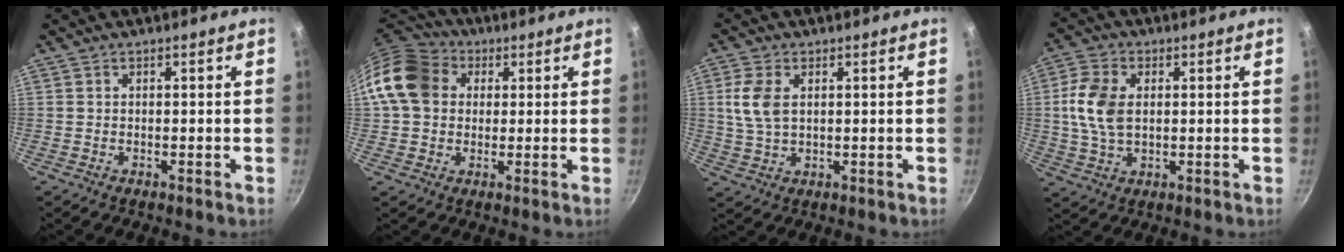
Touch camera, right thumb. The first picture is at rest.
{"total": 13.2, "force": [2.7, 10.8, 7.0], "torque": [-0.112, 0.023, 0.032]}
{"total": 6.5, "force": [1.6, 3.9, 5.0], "torque": [-0.104, -0.001, 0.031]}
{"total": 9.4, "force": [1.2, 6.0, 7.1], "torque": [-0.137, 0.006, 0.019]}